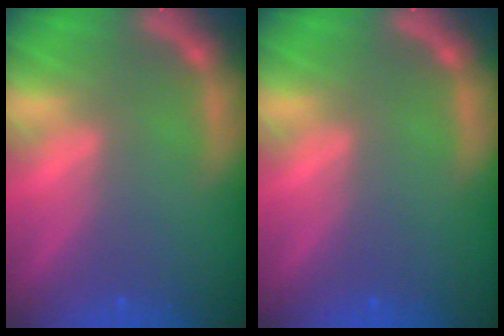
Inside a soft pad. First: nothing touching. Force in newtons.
{"total": 0.0}